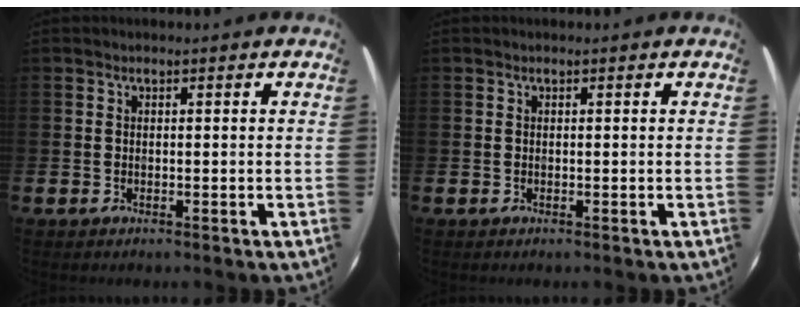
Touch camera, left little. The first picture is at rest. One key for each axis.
{"total": 0.0}